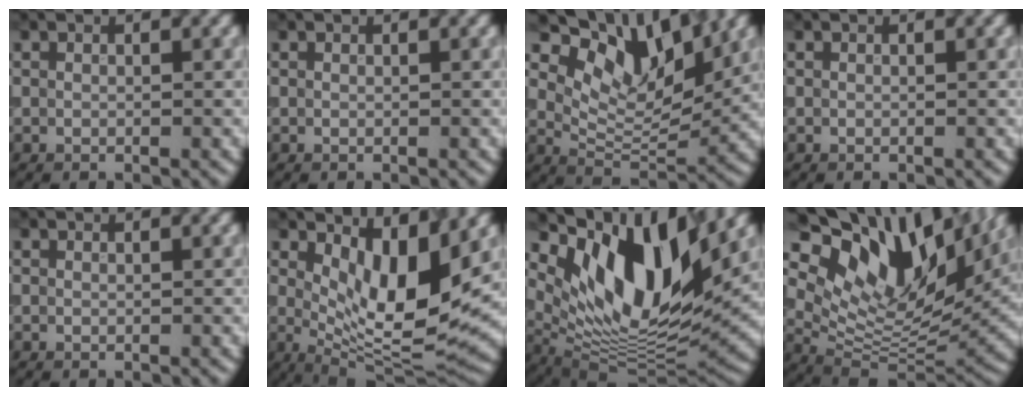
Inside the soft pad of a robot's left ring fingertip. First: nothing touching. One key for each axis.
{"total": 0.0}
{"total": 8.8, "fx": 4.9, "fy": 4.2, "fz": 6.0, "tx": -0.096, "ty": -0.003, "tz": 0.088}
{"total": 0.0}
{"total": 0.0}
{"total": 9.9, "fx": 2.6, "fy": 3.6, "fz": 8.9, "tx": -0.142, "ty": -0.023, "tz": 0.049}
{"total": 13.0, "fx": 6.7, "fy": 4.9, "fz": 10.1, "tx": -0.175, "ty": -0.008, "tz": 0.129}
{"total": 15.2, "fx": 8.3, "fy": 7.2, "fz": 10.6, "tx": -0.204, "ty": 0.022, "tz": 0.157}